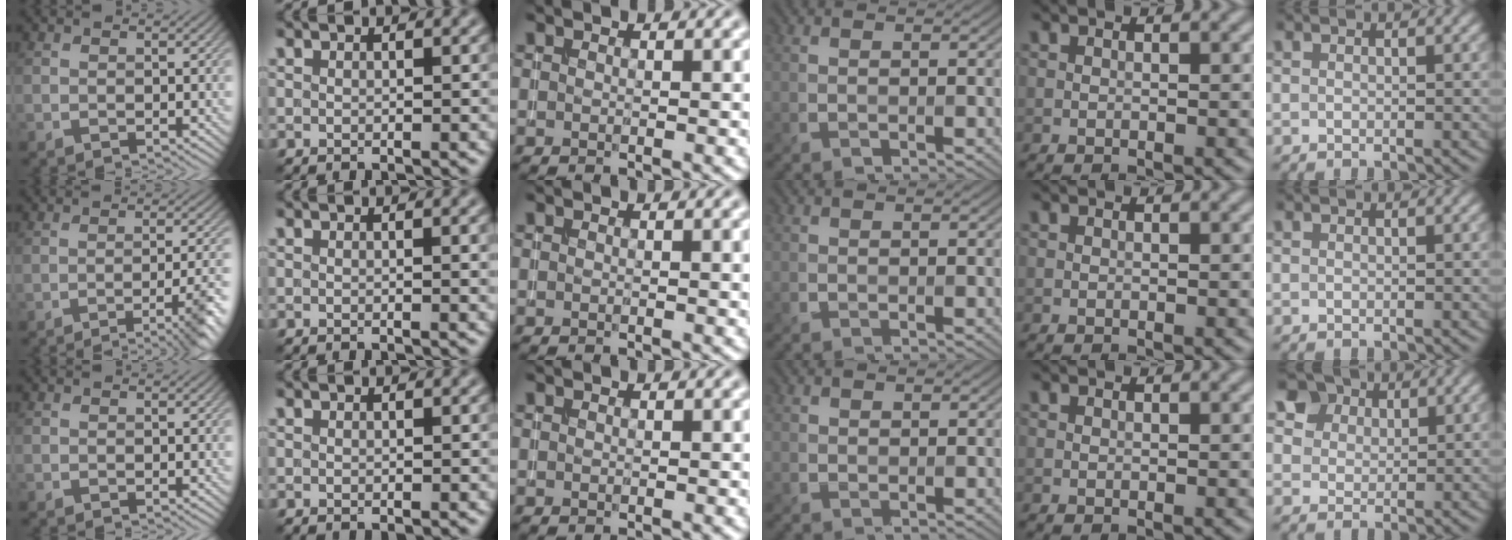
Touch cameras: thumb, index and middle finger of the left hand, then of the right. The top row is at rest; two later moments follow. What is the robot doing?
{"motion": "insert", "object": "backpack"}